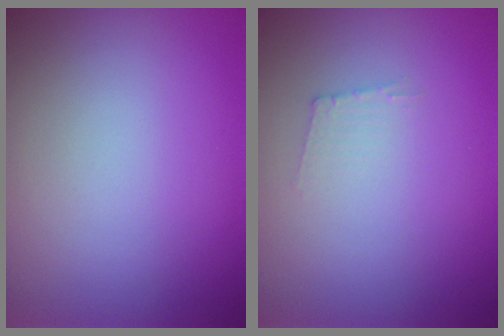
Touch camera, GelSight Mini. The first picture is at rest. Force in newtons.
{"total": 1.1, "press": 1.0, "slide": 0.2}